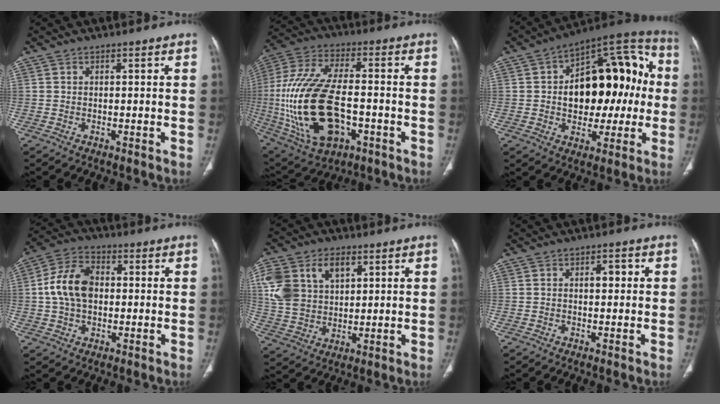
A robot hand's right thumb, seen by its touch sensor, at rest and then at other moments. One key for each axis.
{"total": 24.7, "fx": -4.3, "fy": 12.8, "fz": 20.6, "tx": -0.442, "ty": 0.008, "tz": -0.058}
{"total": 23.4, "fx": 1.0, "fy": 13.8, "fz": 18.8, "tx": -0.222, "ty": 0.041, "tz": 0.018}
{"total": 11.0, "fx": 0.6, "fy": 7.5, "fz": 8.0, "tx": -0.145, "ty": 0.022, "tz": 0.006}
{"total": 15.4, "fx": 5.3, "fy": 10.6, "fz": 9.8, "tx": -0.194, "ty": 0.000, "tz": 0.108}
{"total": 2.2, "fx": 0.2, "fy": 1.2, "fz": 1.8, "tx": -0.023, "ty": 0.007, "tz": 0.001}